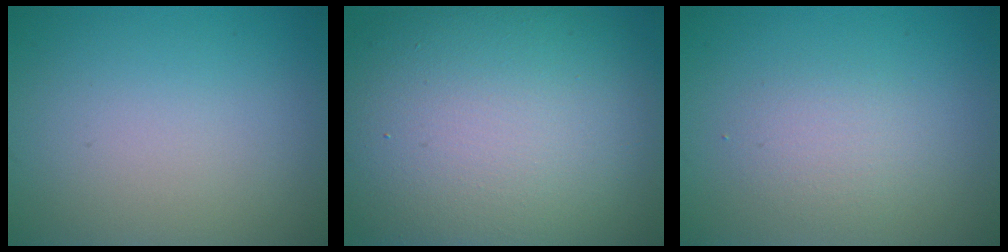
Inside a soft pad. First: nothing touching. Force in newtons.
{"total": 16.1, "press": 16.1, "slide": 0.8}
{"total": 2.0, "press": 2.0, "slide": 0.1}